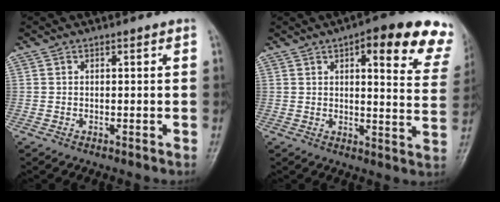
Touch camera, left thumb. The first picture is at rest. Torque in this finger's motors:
{"motor_torque": [0.05, 0.53, 0.35, 0.07, 0.09]}